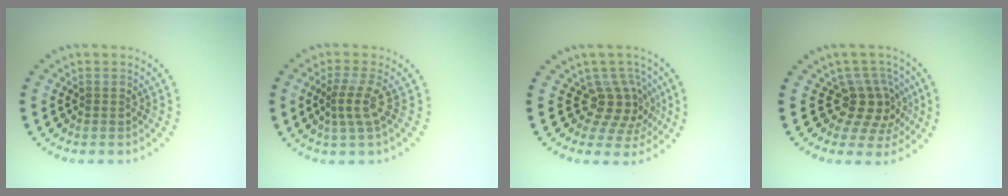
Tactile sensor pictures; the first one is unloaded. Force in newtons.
{"total": 2.5, "press": 1.7, "slide": 1.8}
{"total": 3.7, "press": 2.6, "slide": 2.6}
{"total": 3.8, "press": 3.0, "slide": 2.4}